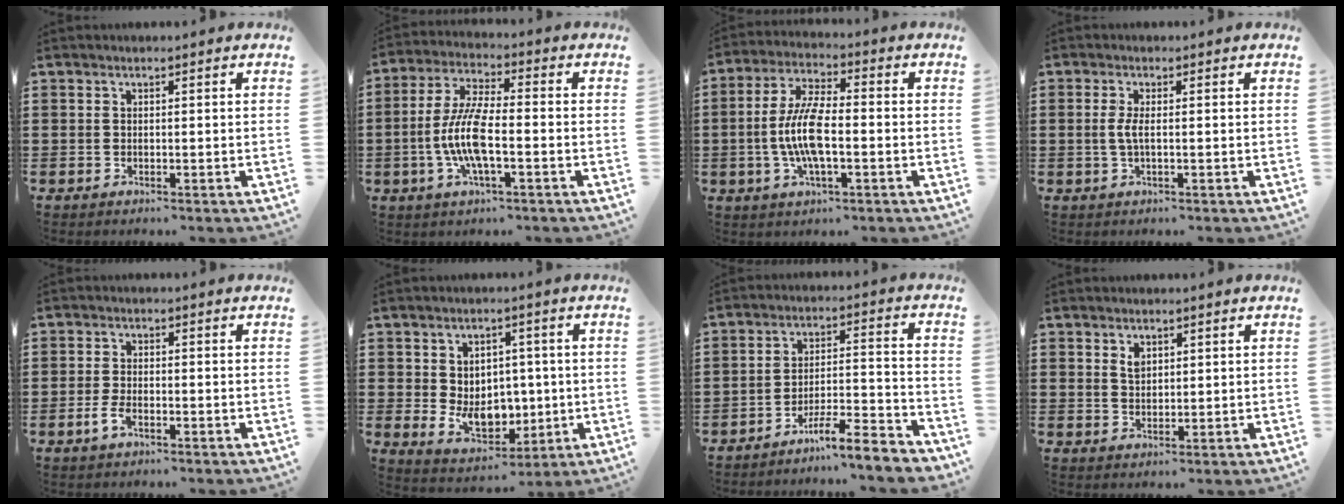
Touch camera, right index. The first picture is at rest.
{"total": 8.9, "force": [-2.1, 2.6, 8.2], "torque": [-0.186, -0.014, -0.046]}
{"total": 9.3, "force": [-1.4, 3.1, 8.6], "torque": [-0.196, -0.012, -0.033]}
{"total": 2.5, "force": [-0.2, 0.4, 2.4], "torque": [-0.061, -0.007, -0.009]}
{"total": 2.6, "force": [-1.3, 1.1, 2.0], "torque": [-0.051, -0.004, -0.028]}
{"total": 7.2, "force": [-0.2, 5.8, 4.4], "torque": [-0.072, 0.008, -0.002]}
{"total": 7.2, "force": [-6.4, 0.3, 3.2], "torque": [-0.048, 0.004, -0.121]}
{"total": 2.0, "force": [1.2, 1.2, 1.0], "torque": [-0.015, -0.001, 0.021]}